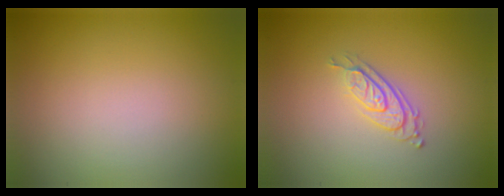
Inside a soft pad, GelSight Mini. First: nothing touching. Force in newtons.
{"total": 2.7, "press": 2.0, "slide": 1.9}